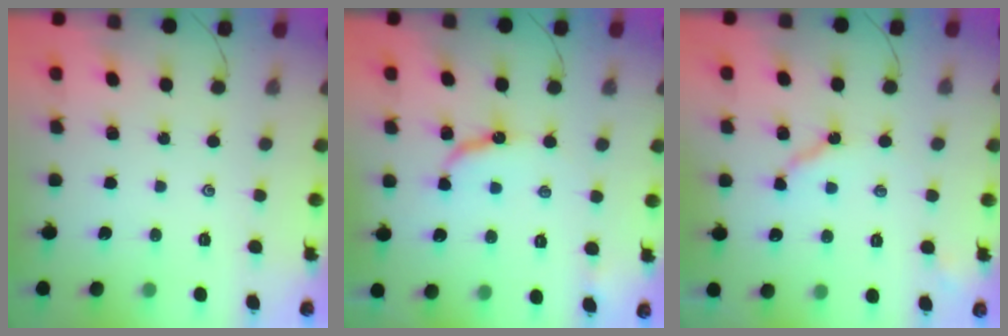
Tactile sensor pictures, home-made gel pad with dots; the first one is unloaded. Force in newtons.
{"total": 8.2, "press": 8.2, "slide": 0.7}
{"total": 5.3, "press": 5.2, "slide": 0.7}